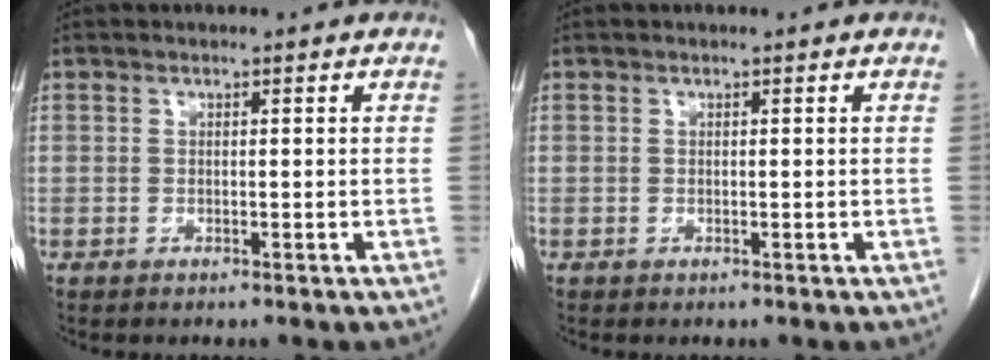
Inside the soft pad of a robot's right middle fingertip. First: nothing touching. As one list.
[{"total": 0.0}]